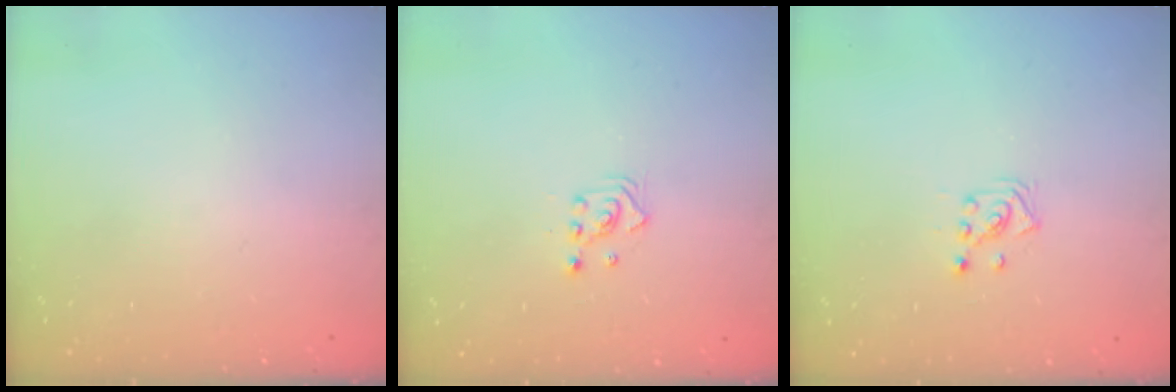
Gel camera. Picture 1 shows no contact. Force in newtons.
{"total": 2.4, "press": 2.4, "slide": 0.3}
{"total": 2.6, "press": 2.5, "slide": 0.7}